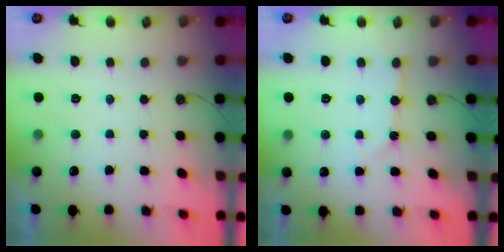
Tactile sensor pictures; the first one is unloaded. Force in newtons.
{"total": 4.7, "press": 4.7, "slide": 0.5}